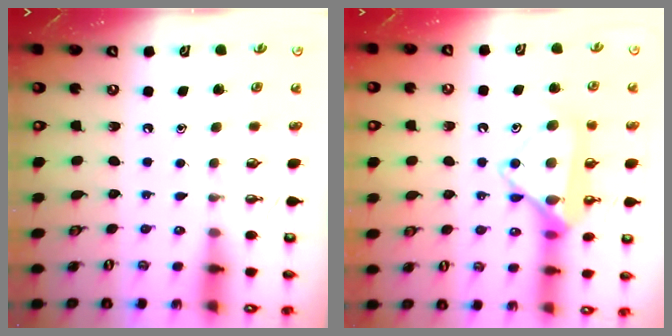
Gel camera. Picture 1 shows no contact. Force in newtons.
{"total": 15.3, "press": 15.3, "slide": 0.8}